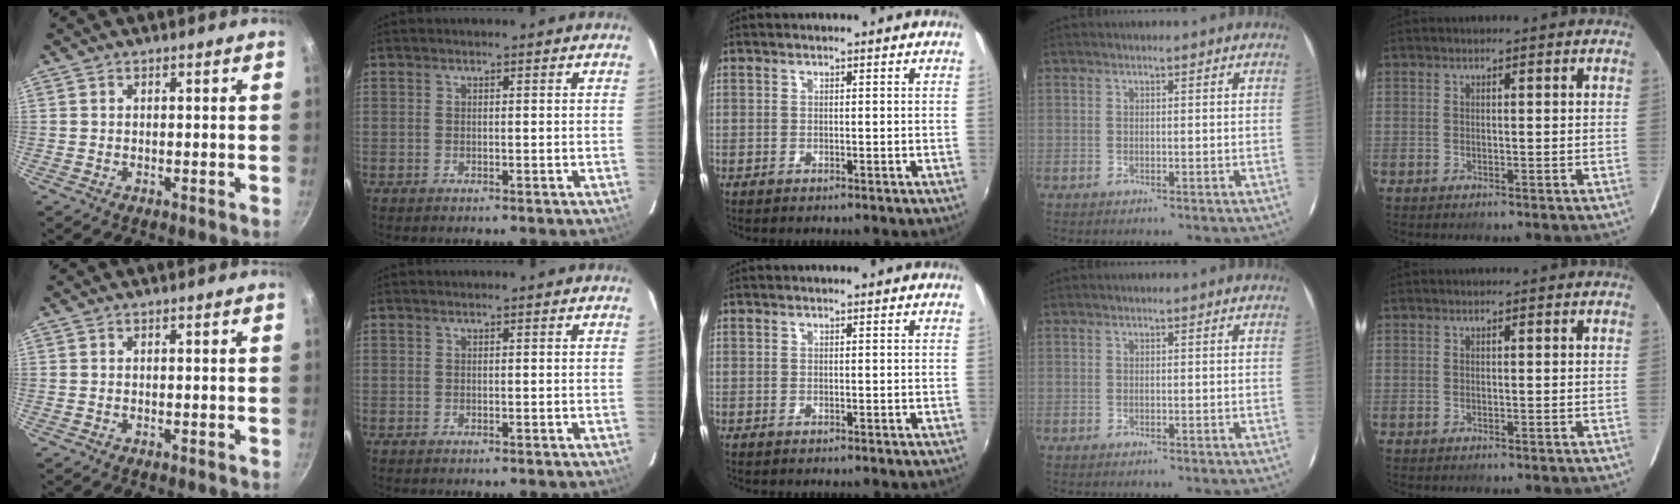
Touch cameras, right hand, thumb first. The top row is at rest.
{}